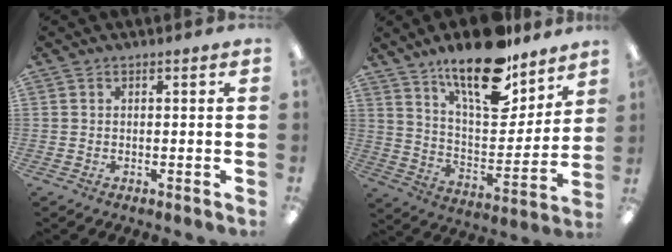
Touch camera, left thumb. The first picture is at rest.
{"total": 19.9, "force": [15.1, 7.2, 10.8], "torque": [-0.171, -0.101, 0.256]}